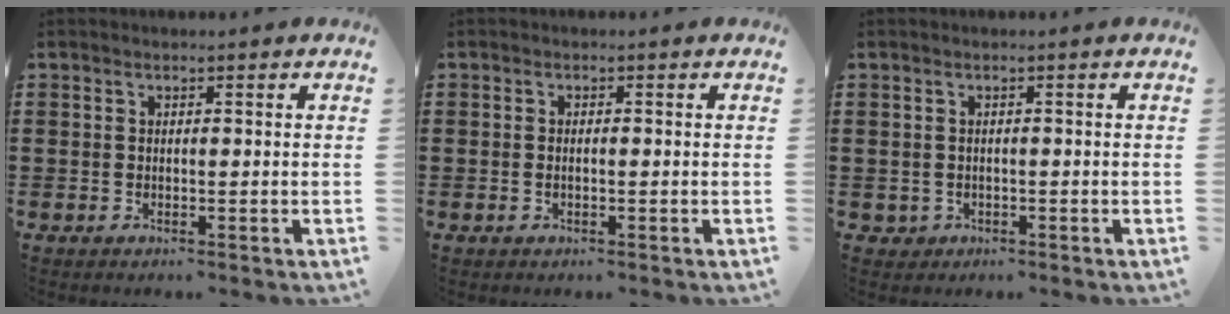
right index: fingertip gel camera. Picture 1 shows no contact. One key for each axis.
{"total": 0.8, "fx": -0.2, "fy": 0.2, "fz": 0.7, "tx": -0.015, "ty": -0.004, "tz": -0.004}
{"total": 0.9, "fx": -0.3, "fy": 0.8, "fz": 0.2, "tx": -0.007, "ty": 0.004, "tz": -0.009}